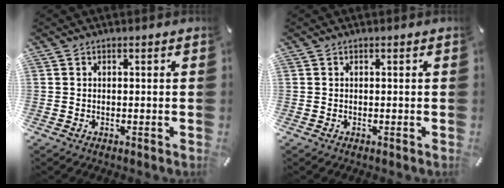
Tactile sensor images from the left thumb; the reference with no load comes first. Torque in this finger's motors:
{"motor_torque": [0.00, 0.00, -0.04, 0.05, 0.00]}